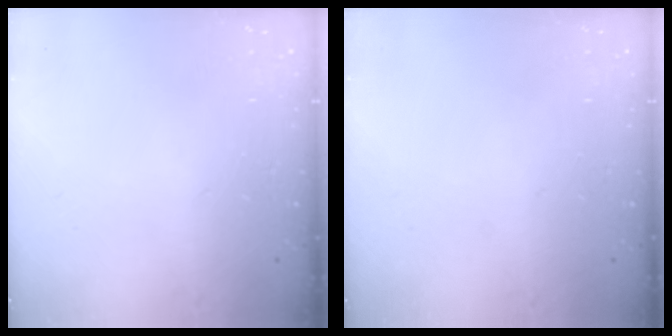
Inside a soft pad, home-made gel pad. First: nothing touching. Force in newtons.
{"total": 0.0}